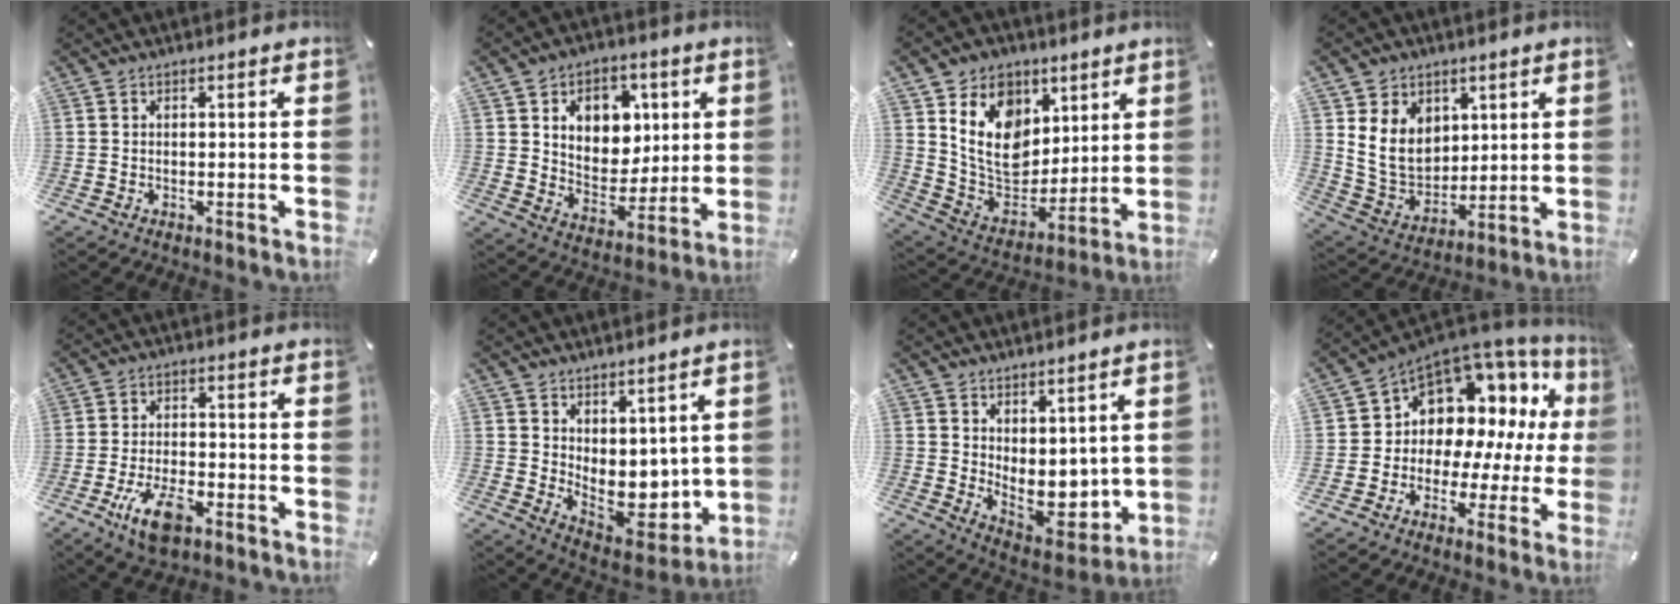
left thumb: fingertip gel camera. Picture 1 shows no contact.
{"total": 11.1, "force": [4.3, 9.1, 4.8], "torque": [-0.064, -0.025, 0.080]}
{"total": 15.6, "force": [5.6, 12.7, 7.1], "torque": [-0.138, -0.036, 0.109]}
{"total": 11.6, "force": [4.0, 9.8, 5.0], "torque": [-0.118, -0.023, 0.077]}
{"total": 9.3, "force": [-4.8, 4.4, 6.7], "torque": [-0.129, 0.010, -0.087]}
{"total": 7.3, "force": [3.0, 6.0, 2.8], "torque": [-0.022, -0.052, 0.070]}
{"total": 6.9, "force": [3.0, 5.5, 2.9], "torque": [-0.018, -0.047, 0.068]}
{"total": 9.8, "force": [3.5, 8.4, 3.7], "torque": [-0.064, -0.054, 0.066]}